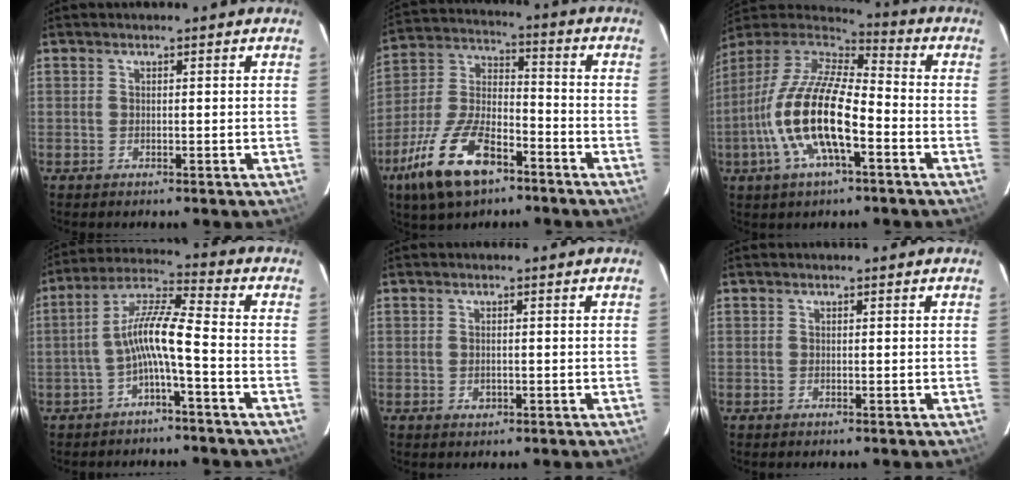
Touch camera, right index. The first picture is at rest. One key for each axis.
{"total": 17.7, "fx": -10.3, "fy": 7.6, "fz": 12.2, "tx": -0.261, "ty": -0.009, "tz": -0.188}
{"total": 18.2, "fx": -5.9, "fy": 6.2, "fz": 16.0, "tx": -0.321, "ty": -0.015, "tz": -0.118}
{"total": 8.3, "fx": -3.0, "fy": 0.6, "fz": 7.7, "tx": -0.175, "ty": 0.020, "tz": -0.057}
{"total": 1.3, "fx": -0.3, "fy": 1.0, "fz": 0.7, "tx": -0.011, "ty": 0.001, "tz": -0.004}
{"total": 0.0}